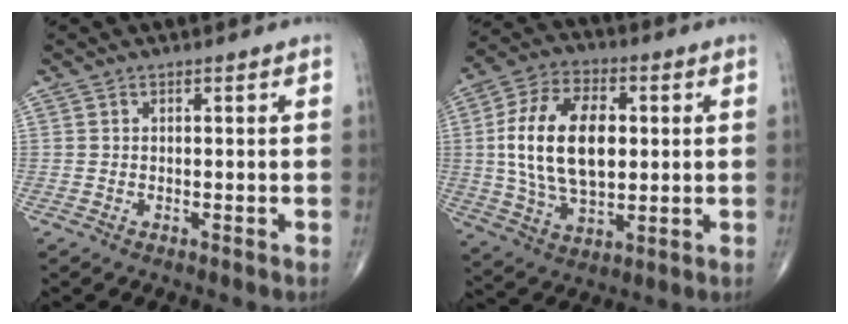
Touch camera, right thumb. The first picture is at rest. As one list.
[{"total": 18.3, "force": [1.8, 10.6, 14.9], "torque": [-0.265, 0.004, 0.035]}]